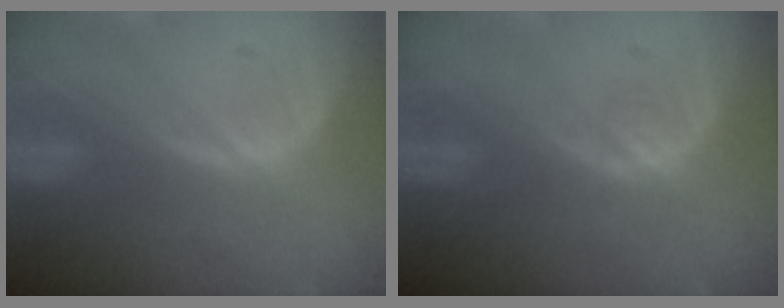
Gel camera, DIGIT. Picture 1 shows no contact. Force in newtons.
{"total": 1.2, "press": 1.2, "slide": 0.2}